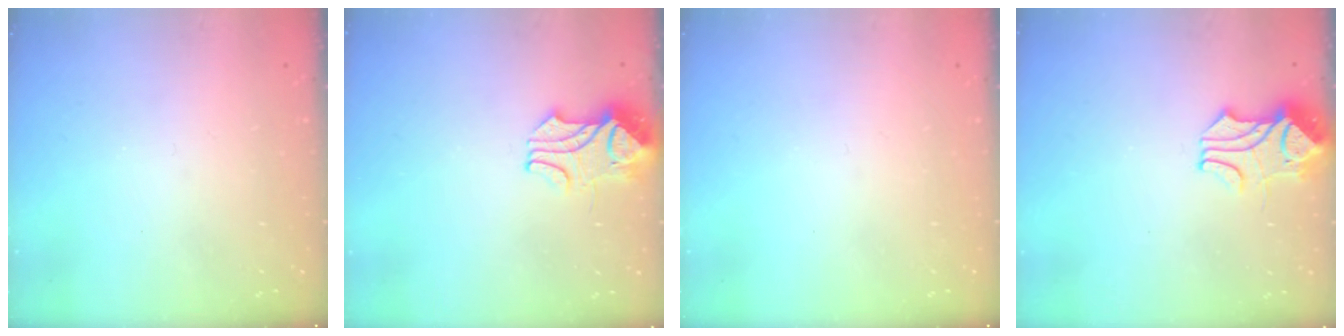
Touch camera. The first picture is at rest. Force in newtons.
{"total": 2.1, "press": 1.9, "slide": 0.9}
{"total": 0.0}
{"total": 1.9, "press": 1.6, "slide": 1.0}